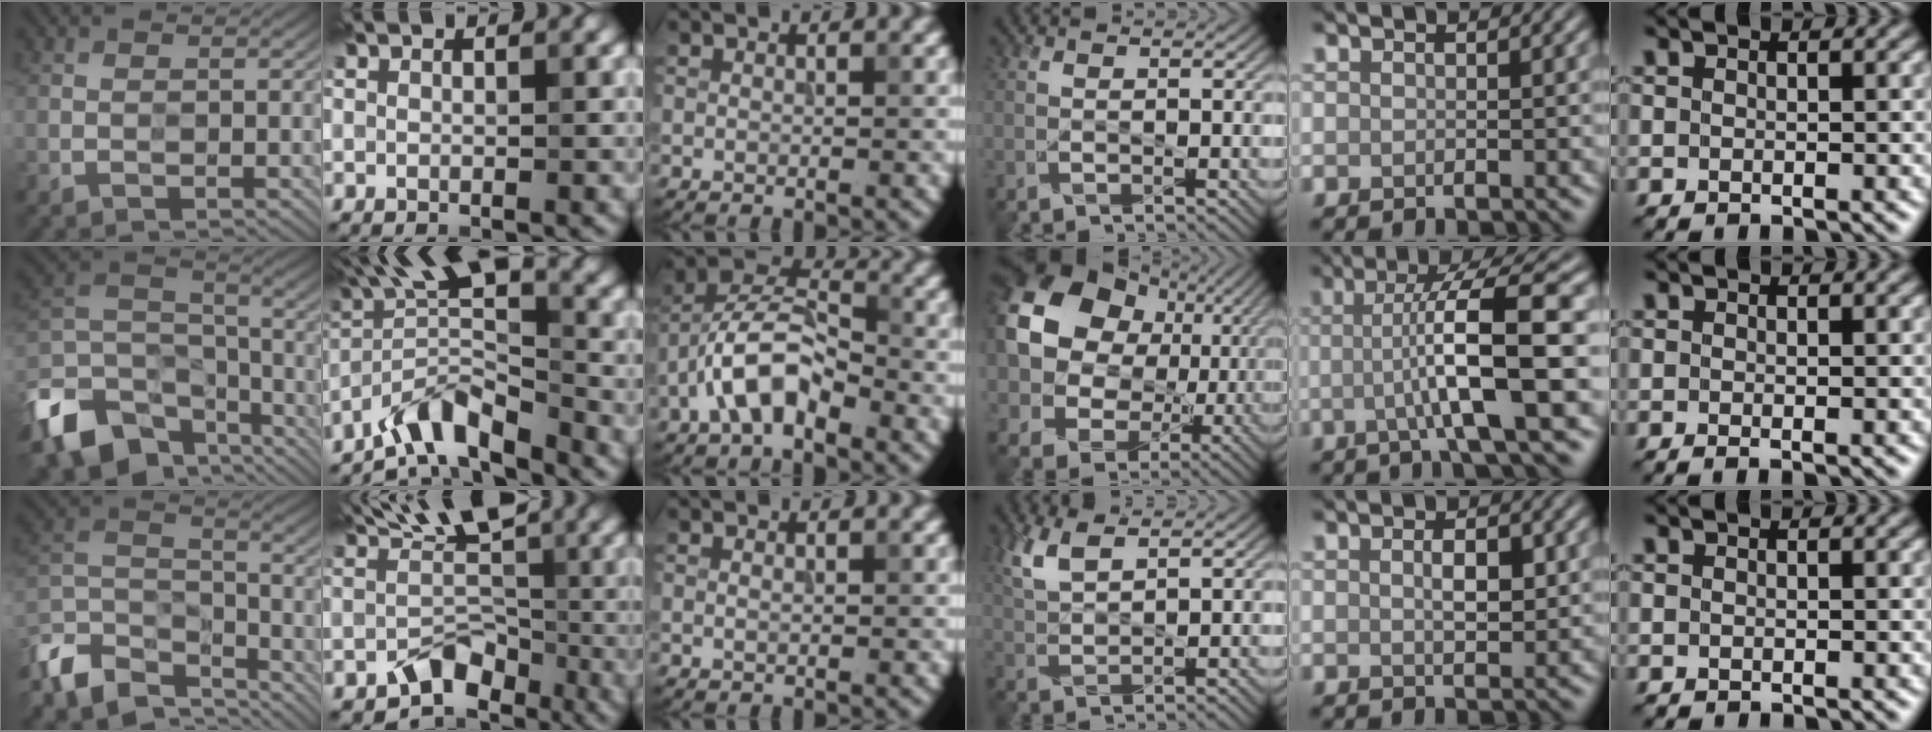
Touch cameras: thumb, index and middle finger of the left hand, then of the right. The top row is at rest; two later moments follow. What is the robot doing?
{"motion": "wipe", "object": "glasses"}